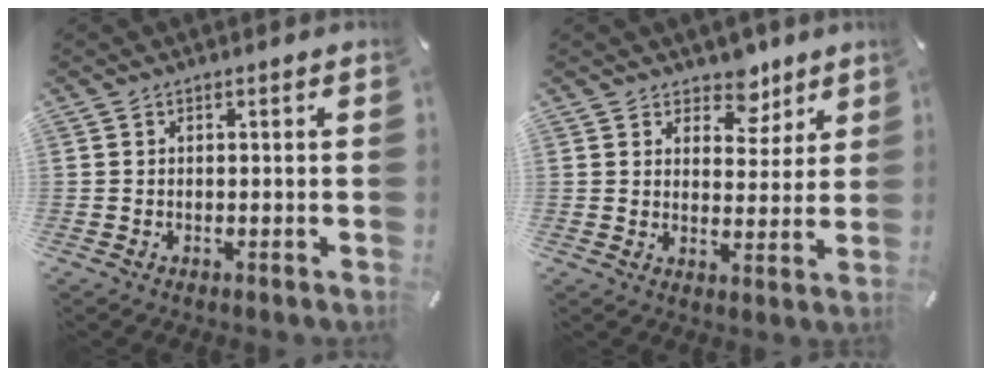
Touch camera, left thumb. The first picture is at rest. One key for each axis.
{"total": 7.7, "fx": 5.7, "fy": 5.0, "fz": 1.6, "tx": -0.005, "ty": -0.043, "tz": 0.097}